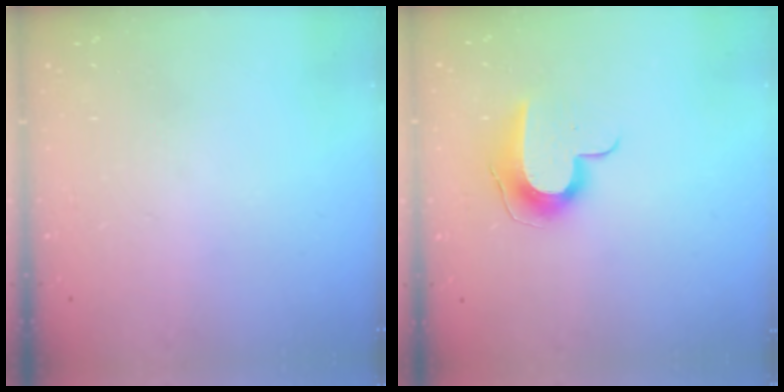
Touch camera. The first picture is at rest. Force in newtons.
{"total": 9.5, "press": 9.5, "slide": 0.4}